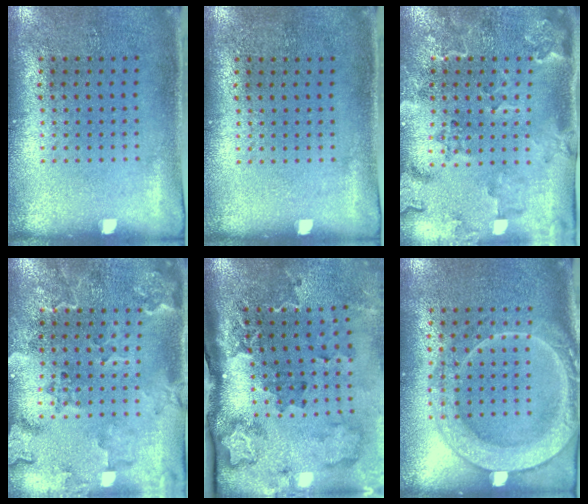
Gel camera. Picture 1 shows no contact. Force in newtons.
{"total": 0.0}
{"total": 2.4, "press": 2.2, "slide": 1.1}
{"total": 2.4, "press": 2.2, "slide": 1.0}
{"total": 3.0, "press": 2.2, "slide": 2.0}
{"total": 2.0, "press": 1.9, "slide": 0.3}